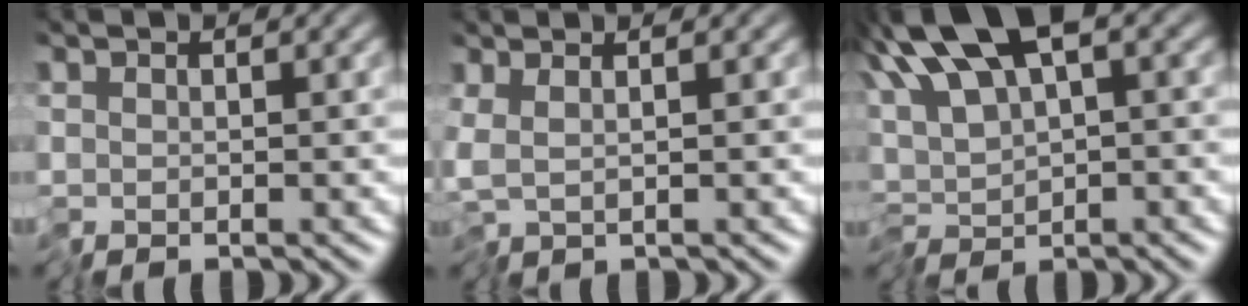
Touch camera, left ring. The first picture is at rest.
{"total": 1.8, "force": [-0.1, 0.4, 1.7], "torque": [-0.035, 0.001, 0.002]}
{"total": 8.9, "force": [2.0, 4.1, 7.7], "torque": [-0.142, 0.013, 0.026]}